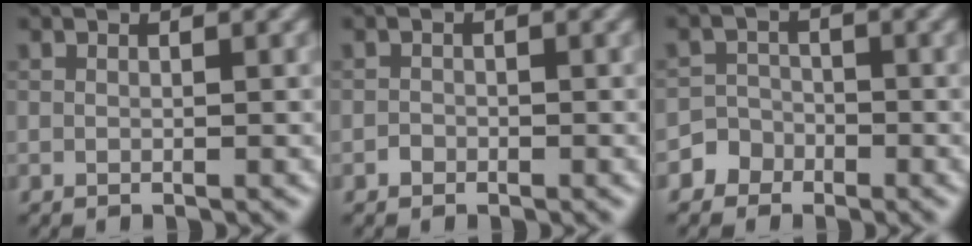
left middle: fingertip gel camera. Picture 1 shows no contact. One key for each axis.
{"total": 0.6, "fx": -0.4, "fy": 0.5, "fz": 0.0, "tx": 0.003, "ty": -0.002, "tz": -0.006}
{"total": 3.0, "fx": -1.8, "fy": 2.4, "fz": -0.2, "tx": 0.039, "ty": 0.004, "tz": -0.040}